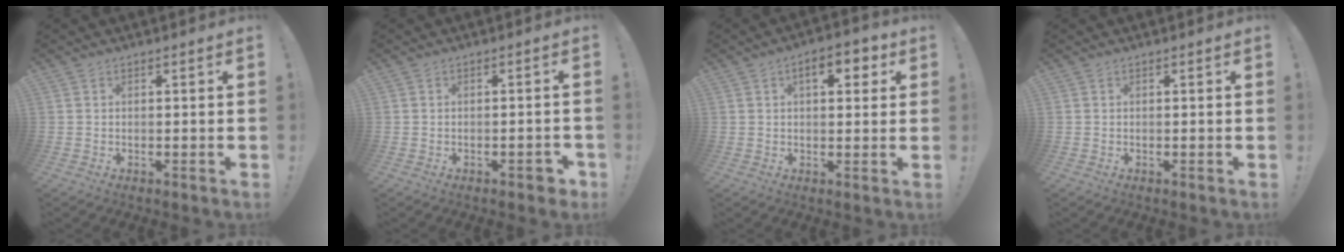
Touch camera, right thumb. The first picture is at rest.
{"total": 3.6, "force": [-2.2, 1.4, 2.5], "torque": [-0.031, 0.014, -0.035]}
{"total": 7.1, "force": [2.5, 3.3, 5.7], "torque": [-0.073, -0.002, 0.035]}
{"total": 0.0}